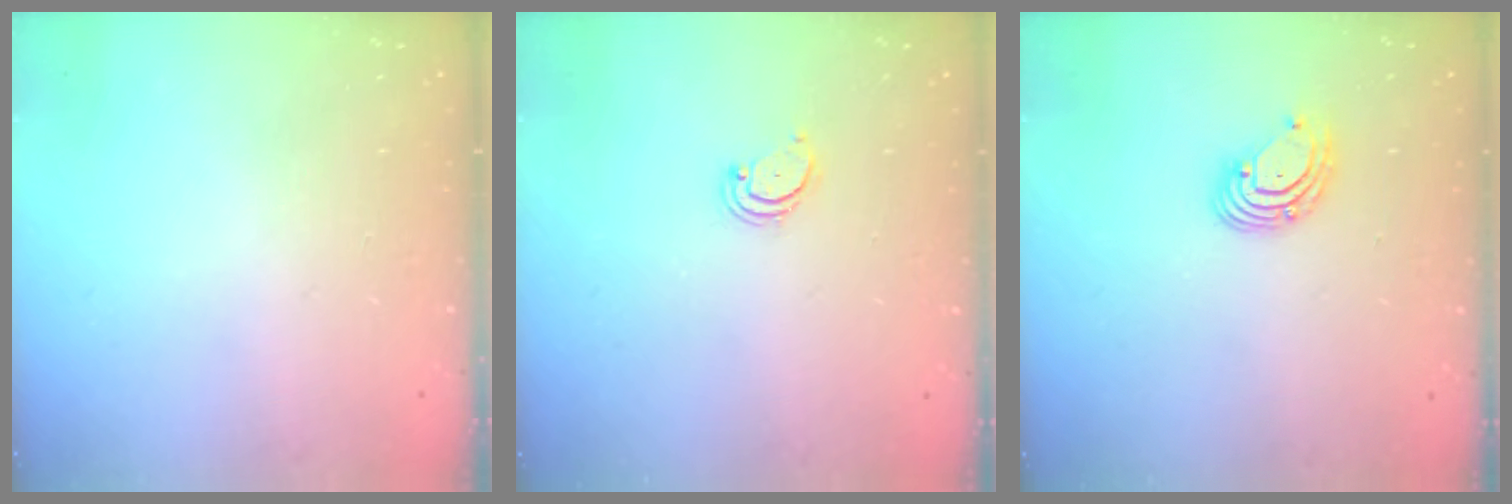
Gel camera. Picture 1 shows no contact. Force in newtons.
{"total": 2.6, "press": 2.5, "slide": 0.5}
{"total": 4.8, "press": 4.7, "slide": 0.5}